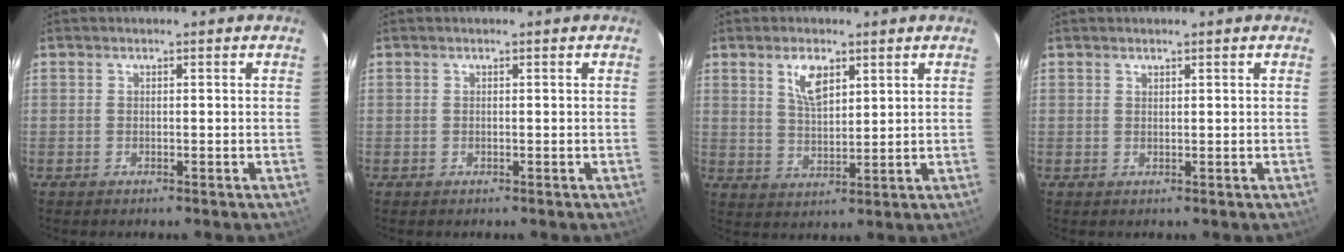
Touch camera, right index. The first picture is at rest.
{"total": 0.0}
{"total": 6.1, "force": [3.2, 2.8, 4.4], "torque": [-0.079, 0.005, 0.063]}
{"total": 0.5, "force": [0.5, 0.2, 0.1], "torque": [-0.001, 0.001, 0.009]}